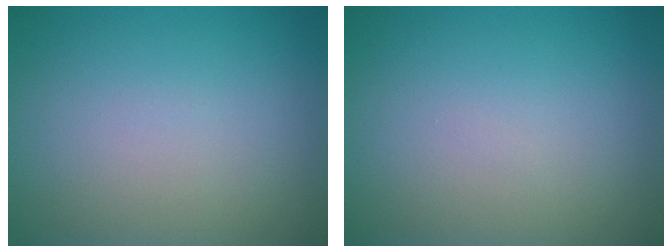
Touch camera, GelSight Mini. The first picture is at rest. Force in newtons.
{"total": 0.0}